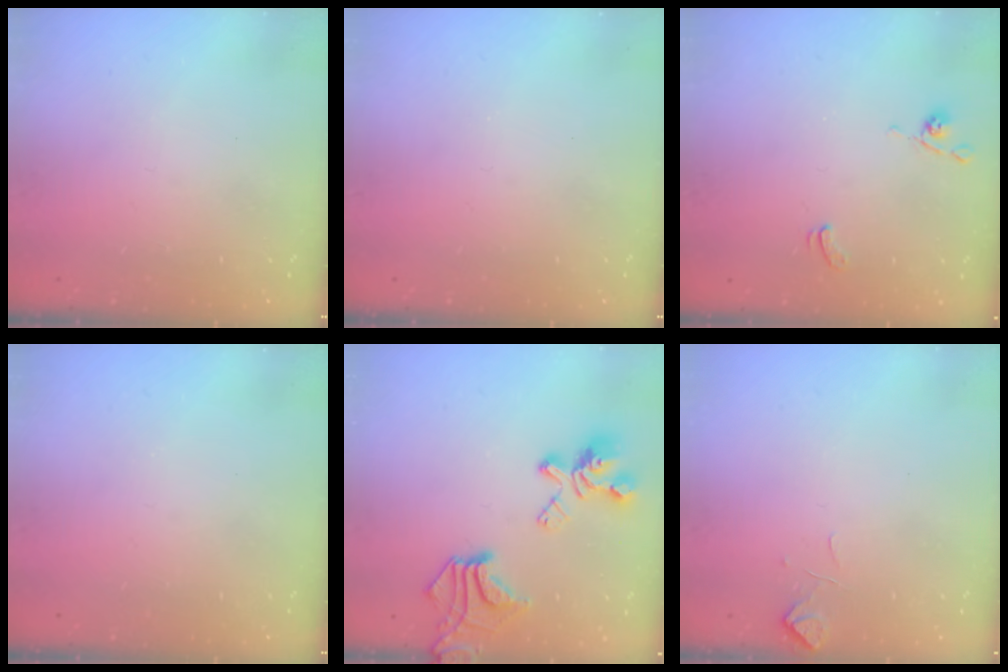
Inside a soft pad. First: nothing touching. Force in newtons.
{"total": 0.0}
{"total": 0.0}
{"total": 0.0}
{"total": 12.1, "press": 11.8, "slide": 2.6}
{"total": 0.8, "press": 0.2, "slide": 0.7}